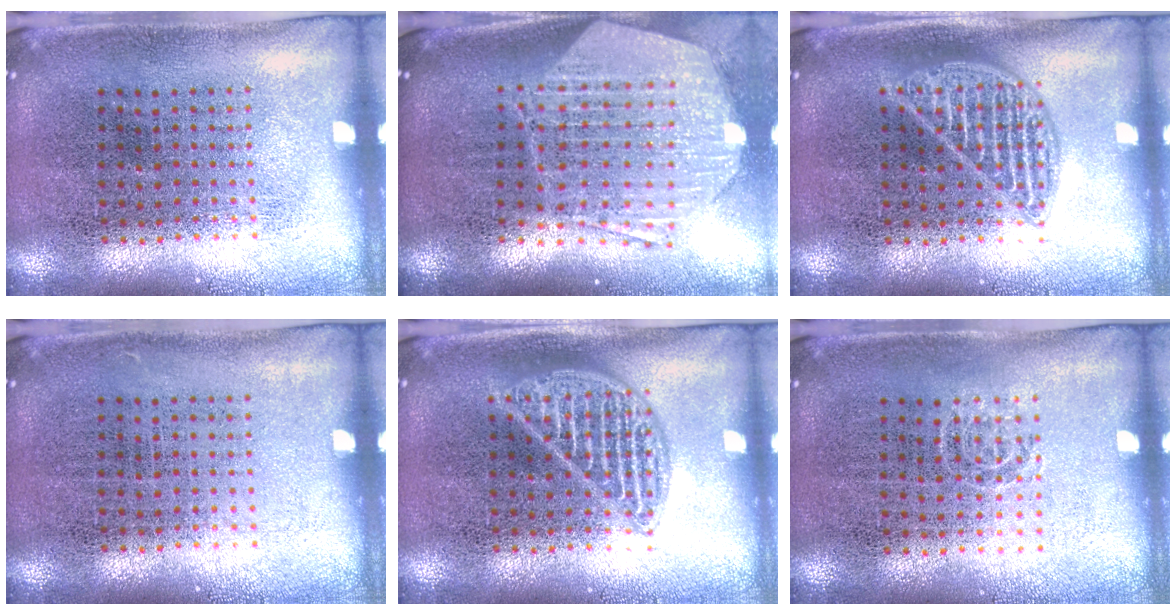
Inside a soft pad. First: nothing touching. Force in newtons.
{"total": 2.9, "press": 2.3, "slide": 1.8}
{"total": 1.3, "press": 1.3, "slide": 0.1}
{"total": 0.0}
{"total": 2.3, "press": 2.2, "slide": 0.3}
{"total": 0.5, "press": 0.4, "slide": 0.3}